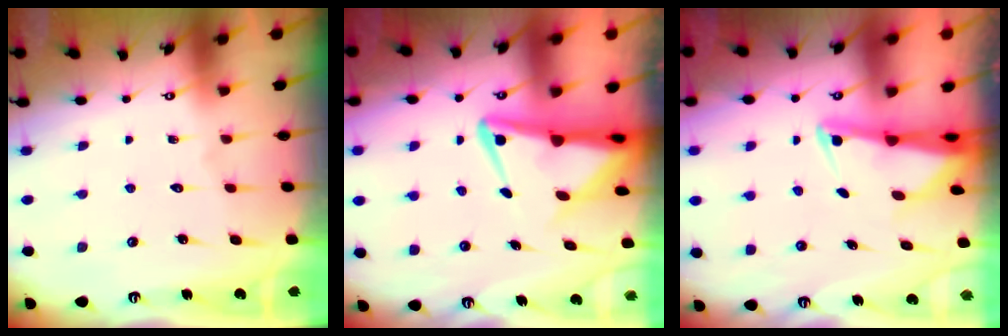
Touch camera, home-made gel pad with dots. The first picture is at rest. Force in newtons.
{"total": 5.0, "press": 4.9, "slide": 0.7}
{"total": 2.5, "press": 2.5, "slide": 0.5}